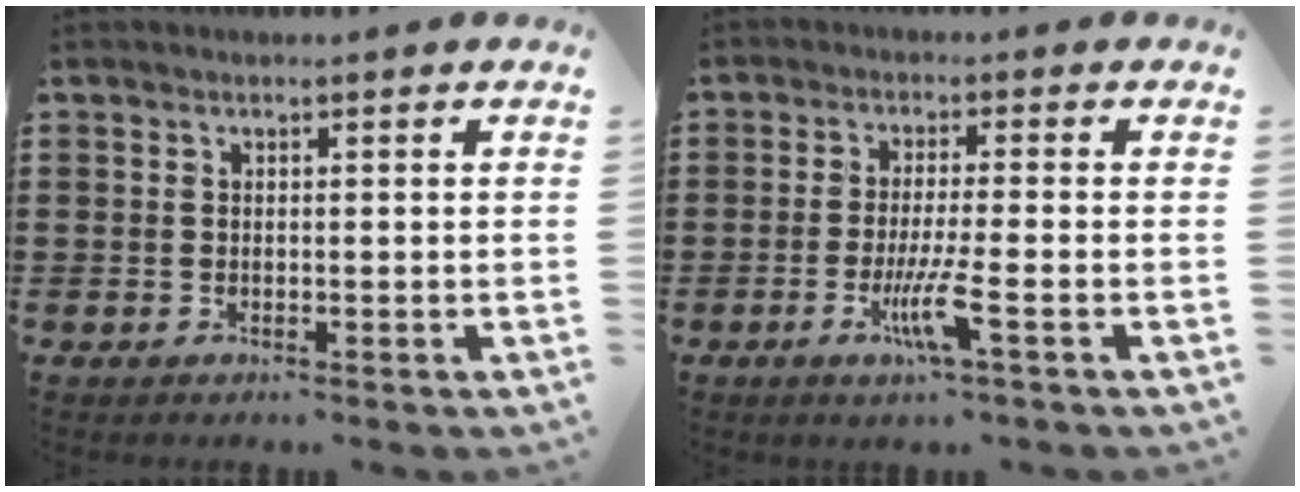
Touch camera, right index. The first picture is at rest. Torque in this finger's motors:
{"motor_torque": [0.29, 0.26, 0.48, 0.11]}